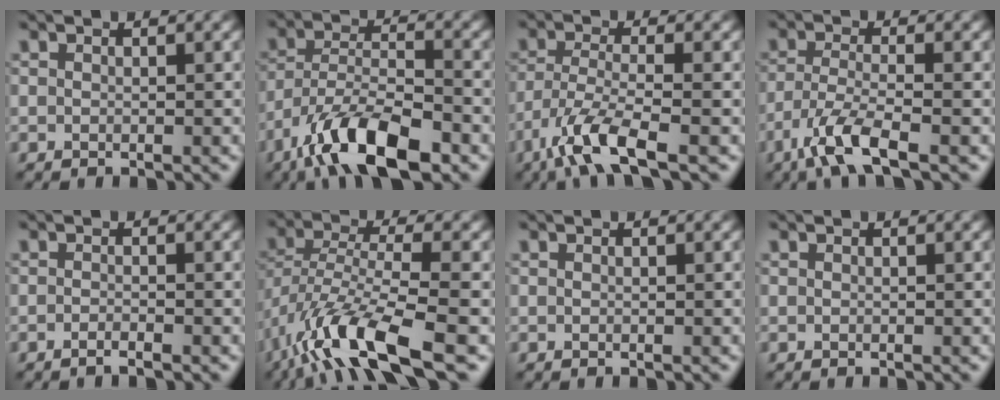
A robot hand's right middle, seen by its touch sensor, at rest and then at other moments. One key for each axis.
{"total": 9.7, "fx": -6.3, "fy": 3.2, "fz": 6.6, "tx": -0.116, "ty": 0.001, "tz": -0.122}
{"total": 6.0, "fx": -3.8, "fy": 1.4, "fz": 4.5, "tx": -0.094, "ty": -0.007, "tz": -0.081}
{"total": 5.0, "fx": -3.1, "fy": 1.0, "fz": 3.8, "tx": -0.078, "ty": -0.006, "tz": -0.069}
{"total": 1.0, "fx": -0.7, "fy": 0.2, "fz": 0.7, "tx": -0.011, "ty": 0.000, "tz": -0.014}
{"total": 10.0, "fx": -5.8, "fy": 2.6, "fz": 7.7, "tx": -0.150, "ty": 0.001, "tz": -0.115}
{"total": 0.0}
{"total": 0.0}